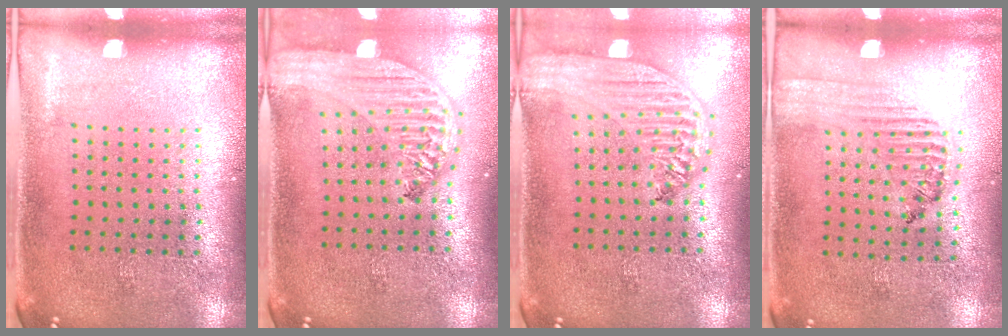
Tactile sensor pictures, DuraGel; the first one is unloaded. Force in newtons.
{"total": 3.1, "press": 2.4, "slide": 1.9}
{"total": 2.9, "press": 2.4, "slide": 1.7}
{"total": 1.4, "press": 1.1, "slide": 0.9}